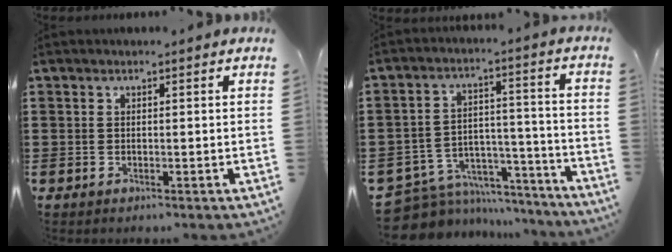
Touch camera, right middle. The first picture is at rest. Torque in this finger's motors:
{"motor_torque": [-0.30, 0.06, -0.05, -0.06]}